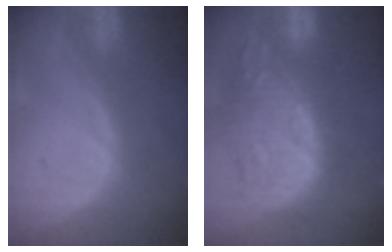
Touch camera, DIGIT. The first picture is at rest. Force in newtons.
{"total": 12.8, "press": 11.7, "slide": 5.4}